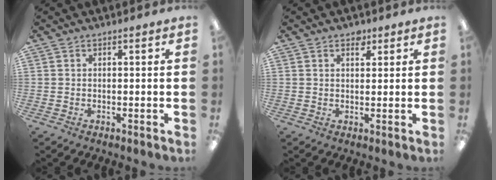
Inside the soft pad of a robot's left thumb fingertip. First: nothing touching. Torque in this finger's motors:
{"motor_torque": [-0.12, 0.00, -0.24, -0.29, 0.03]}